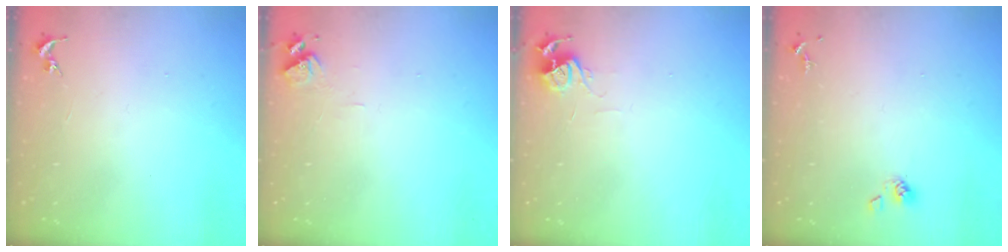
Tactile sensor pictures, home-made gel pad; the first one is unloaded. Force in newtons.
{"total": 6.4, "press": 6.4, "slide": 0.8}
{"total": 6.0, "press": 6.0, "slide": 0.6}
{"total": 4.4, "press": 3.7, "slide": 2.4}